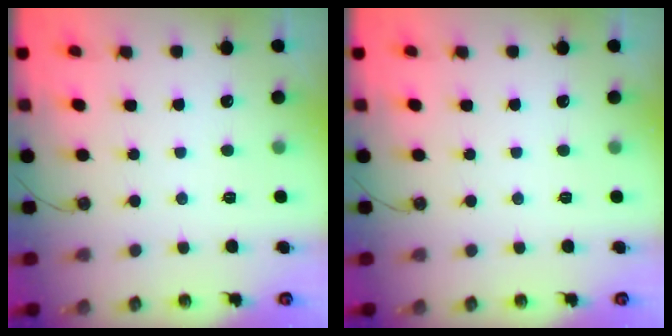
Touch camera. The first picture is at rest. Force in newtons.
{"total": 0.0}